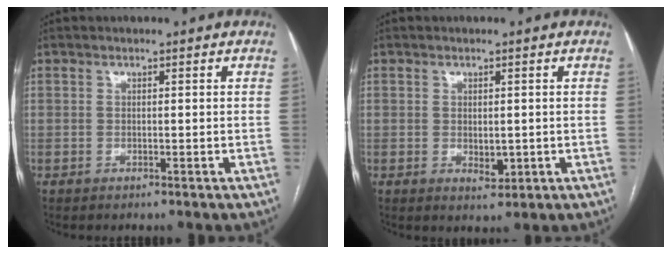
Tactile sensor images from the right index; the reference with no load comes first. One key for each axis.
{"total": 2.7, "fx": -0.3, "fy": 1.6, "fz": 2.1, "tx": -0.032, "ty": -0.006, "tz": 0.004}